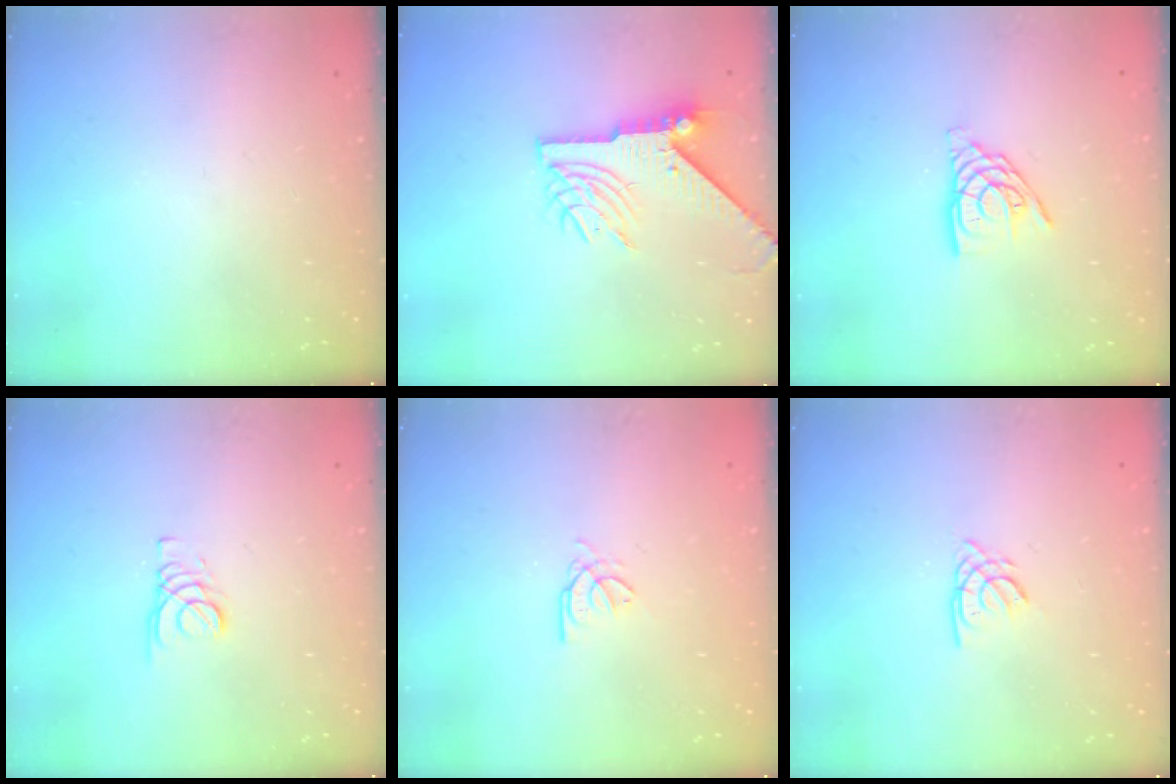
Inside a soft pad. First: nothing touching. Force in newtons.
{"total": 8.7, "press": 8.6, "slide": 1.2}
{"total": 9.8, "press": 9.8, "slide": 0.9}
{"total": 1.8, "press": 1.8, "slide": 0.2}
{"total": 2.7, "press": 2.7, "slide": 0.4}
{"total": 1.8, "press": 1.8, "slide": 0.3}